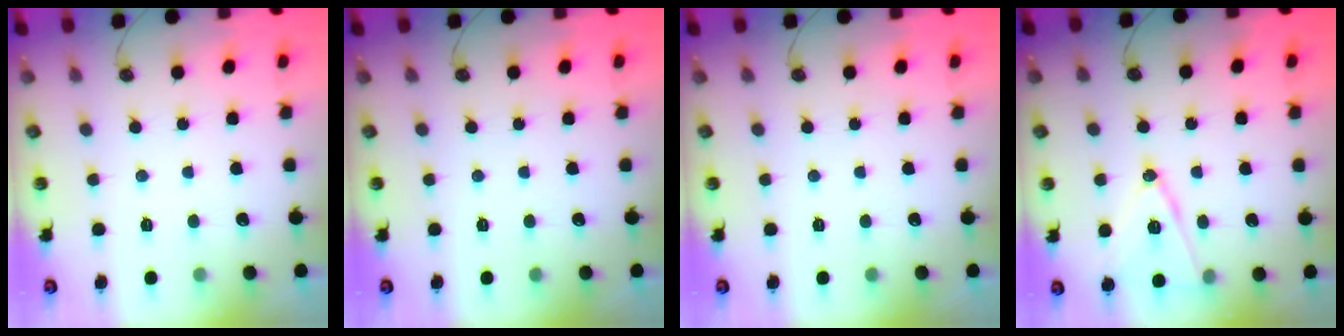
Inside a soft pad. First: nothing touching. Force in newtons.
{"total": 0.0}
{"total": 0.0}
{"total": 12.3, "press": 11.8, "slide": 3.4}